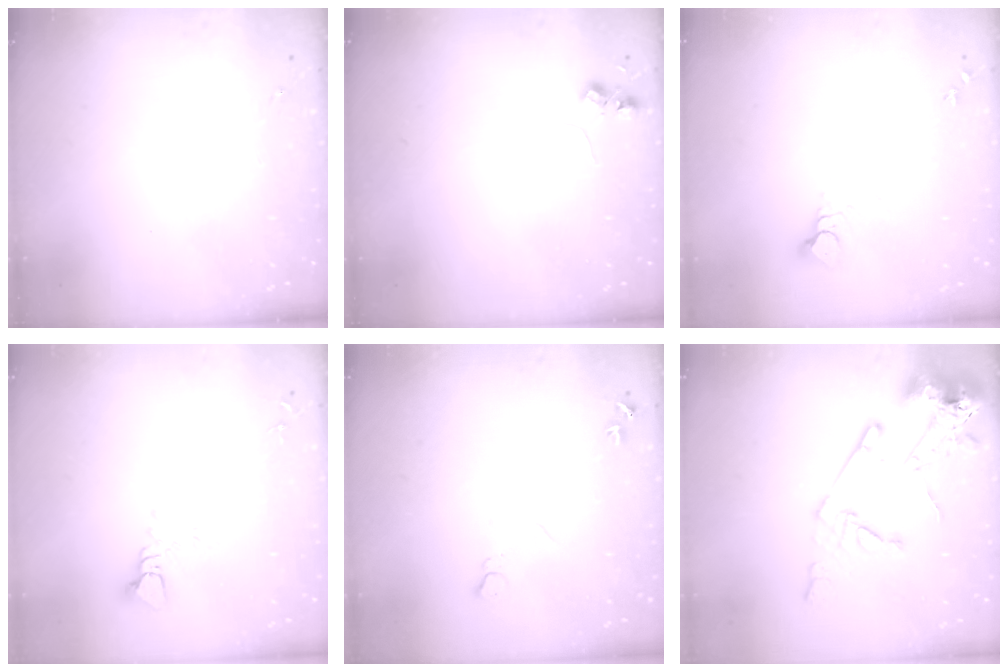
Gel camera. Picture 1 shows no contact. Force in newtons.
{"total": 5.2, "press": 5.2, "slide": 0.7}
{"total": 4.0, "press": 3.9, "slide": 0.4}
{"total": 5.3, "press": 5.3, "slide": 0.3}
{"total": 7.4, "press": 7.3, "slide": 0.9}
{"total": 16.7, "press": 16.5, "slide": 2.1}